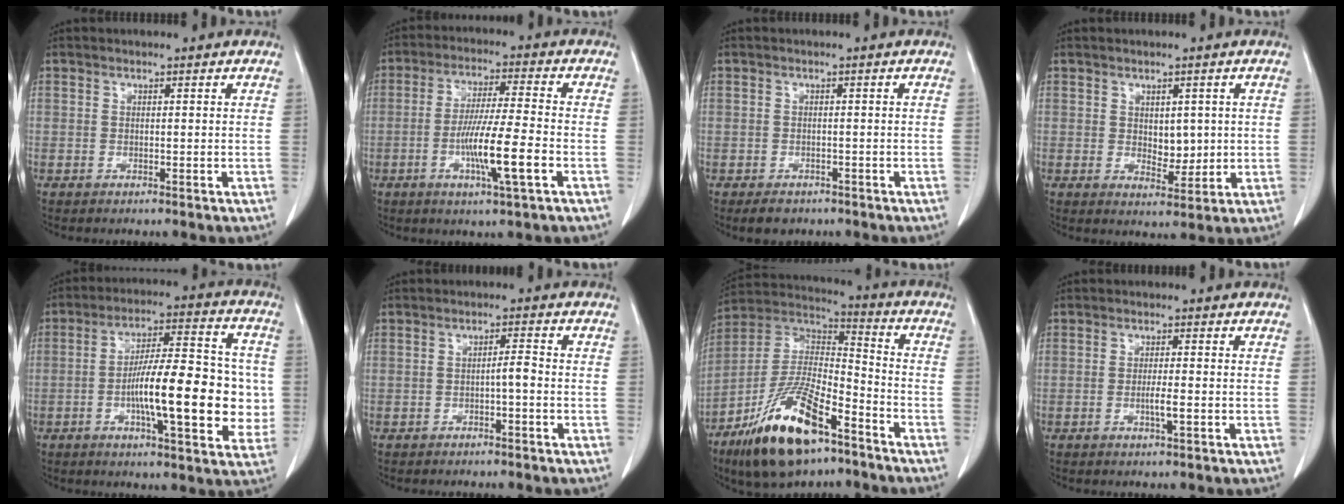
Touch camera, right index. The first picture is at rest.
{"total": 10.2, "force": [-3.3, 0.0, 9.6], "torque": [-0.177, -0.012, -0.062]}
{"total": 2.9, "force": [-2.1, 1.8, 0.9], "torque": [-0.016, 0.001, -0.023]}
{"total": 3.9, "force": [0.5, 2.3, 3.1], "torque": [-0.040, -0.007, 0.016]}
{"total": 16.9, "force": [-2.6, 4.1, 16.2], "torque": [-0.249, 0.020, -0.039]}
{"total": 2.1, "force": [-0.8, 0.2, 1.9], "torque": [-0.029, 0.003, -0.015]}
{"total": 19.1, "force": [-11.7, 5.8, 13.9], "torque": [-0.286, -0.009, -0.210]}
{"total": 2.4, "force": [-0.8, 0.0, 2.2], "torque": [-0.043, -0.002, -0.013]}